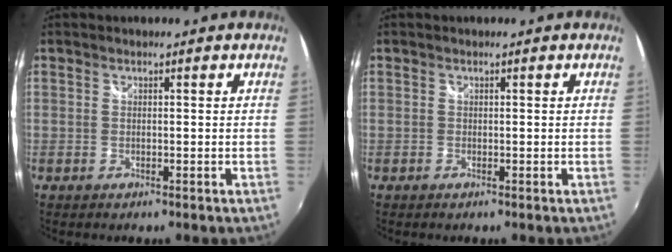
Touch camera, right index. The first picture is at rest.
{"total": 0.7, "force": [0.1, -0.7, -0.2], "torque": [0.008, -0.001, -0.003]}